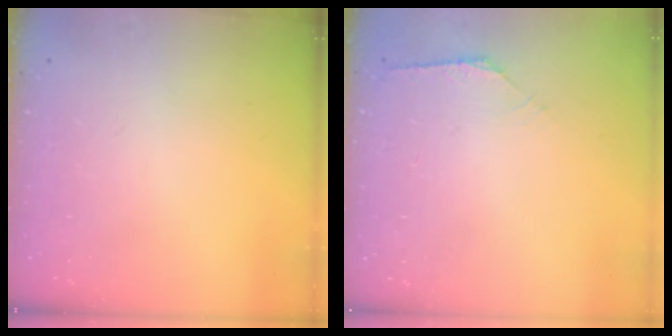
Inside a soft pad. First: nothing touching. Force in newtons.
{"total": 2.1, "press": 2.0, "slide": 0.6}